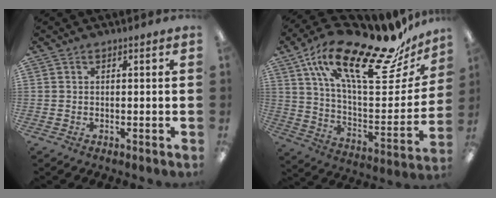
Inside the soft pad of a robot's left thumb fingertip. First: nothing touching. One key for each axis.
{"total": 25.7, "fx": 17.7, "fy": 7.8, "fz": 17.0, "tx": -0.272, "ty": -0.119, "tz": 0.291}